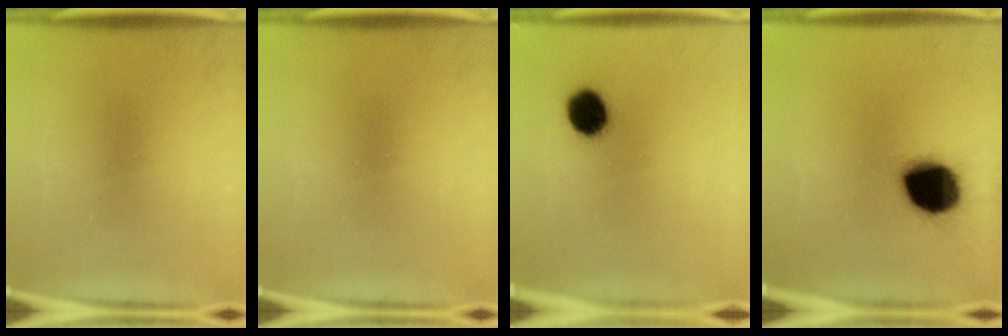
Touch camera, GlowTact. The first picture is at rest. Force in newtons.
{"total": 0.0}
{"total": 7.9}
{"total": 19.1}